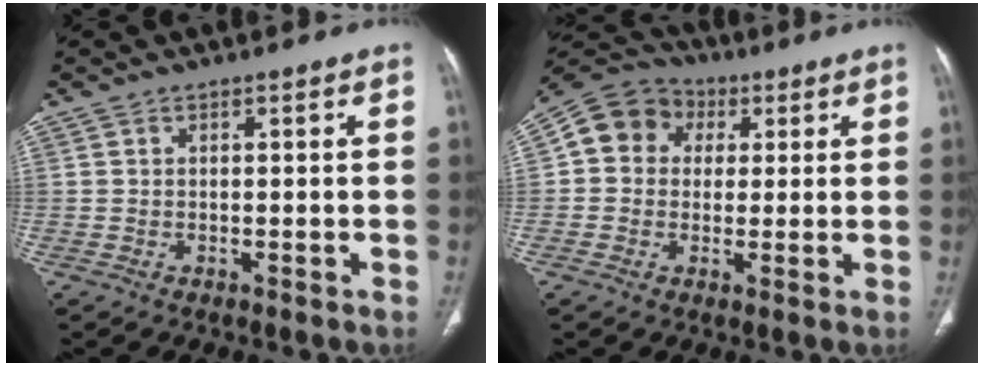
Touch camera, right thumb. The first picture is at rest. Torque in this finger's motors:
{"motor_torque": [1.52, 1.44, 0.42, -0.66, 0.12]}